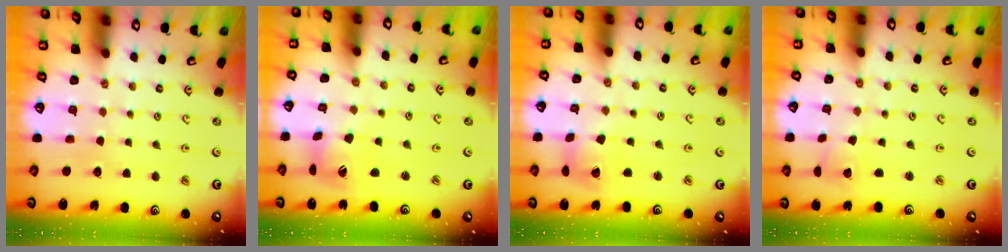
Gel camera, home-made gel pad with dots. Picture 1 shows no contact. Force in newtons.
{"total": 9.1, "press": 9.1, "slide": 0.9}
{"total": 6.7, "press": 6.6, "slide": 0.9}
{"total": 2.0, "press": 2.0, "slide": 0.3}